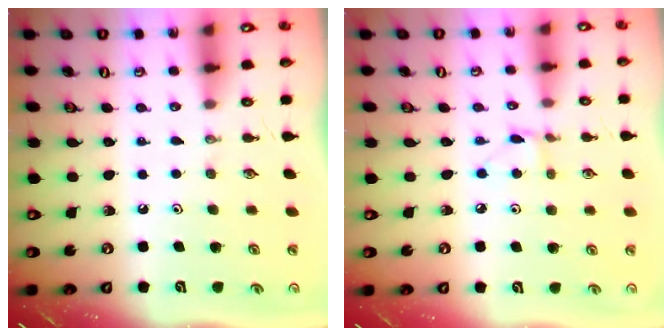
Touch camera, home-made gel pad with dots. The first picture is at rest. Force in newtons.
{"total": 3.3, "press": 3.3, "slide": 0.4}